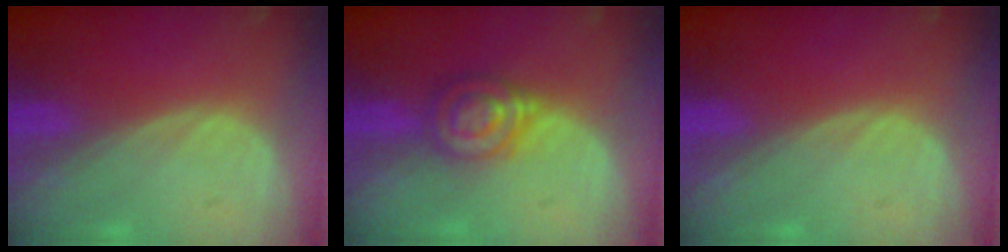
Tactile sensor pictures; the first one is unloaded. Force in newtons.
{"total": 6.2, "press": 5.8, "slide": 2.2}
{"total": 0.0}